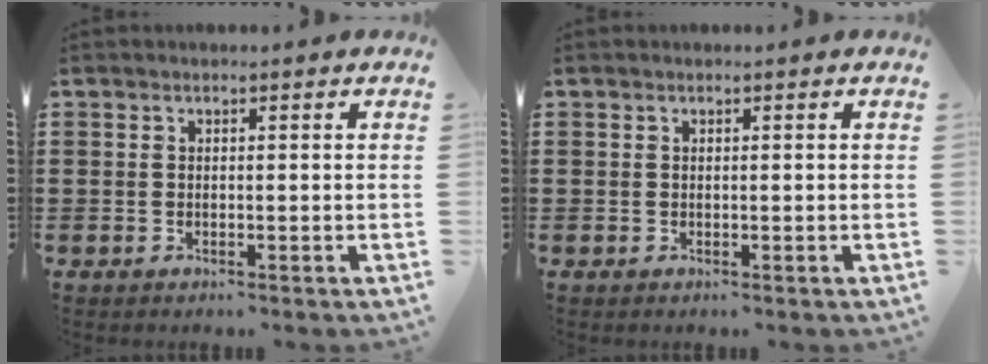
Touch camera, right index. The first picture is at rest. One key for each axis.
{"total": 0.0}